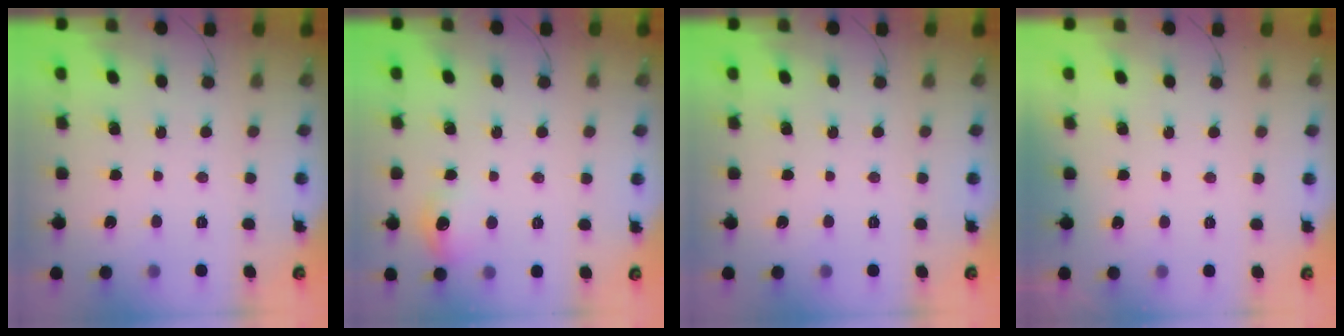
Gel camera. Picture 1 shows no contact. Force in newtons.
{"total": 7.7, "press": 7.6, "slide": 1.1}
{"total": 0.0}
{"total": 11.7, "press": 1.6, "slide": 11.6}